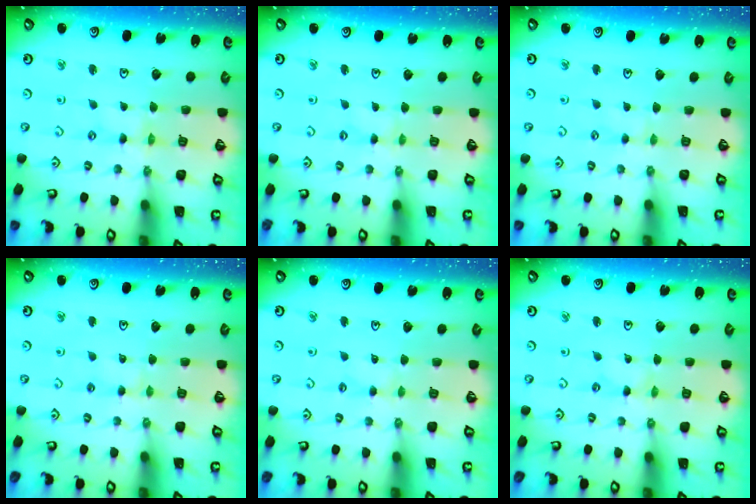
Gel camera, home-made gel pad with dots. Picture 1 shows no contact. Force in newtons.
{"total": 1.3, "press": 1.3, "slide": 0.3}
{"total": 1.8, "press": 1.7, "slide": 0.4}
{"total": 1.8, "press": 1.8, "slide": 0.2}
{"total": 1.1, "press": 1.1, "slide": 0.3}
{"total": 0.0}